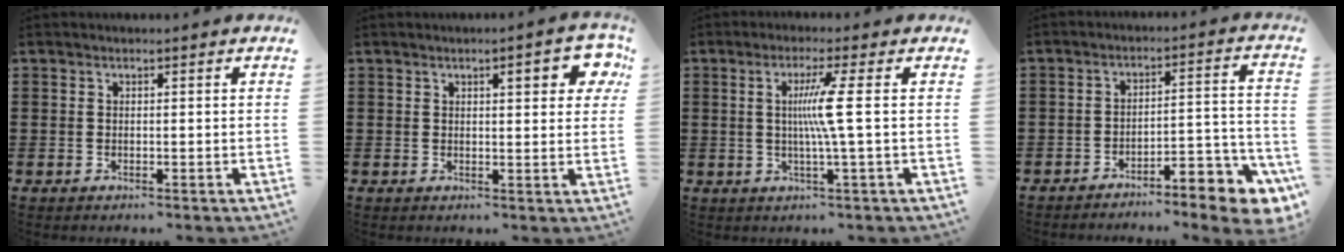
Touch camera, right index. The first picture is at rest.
{"total": 4.8, "force": [2.0, 0.9, 4.2], "torque": [-0.052, -0.007, 0.026]}
{"total": 6.1, "force": [0.2, -1.5, 5.9], "torque": [-0.116, -0.014, -0.007]}
{"total": 6.2, "force": [-5.6, 0.5, 2.6], "torque": [-0.037, 0.000, -0.107]}